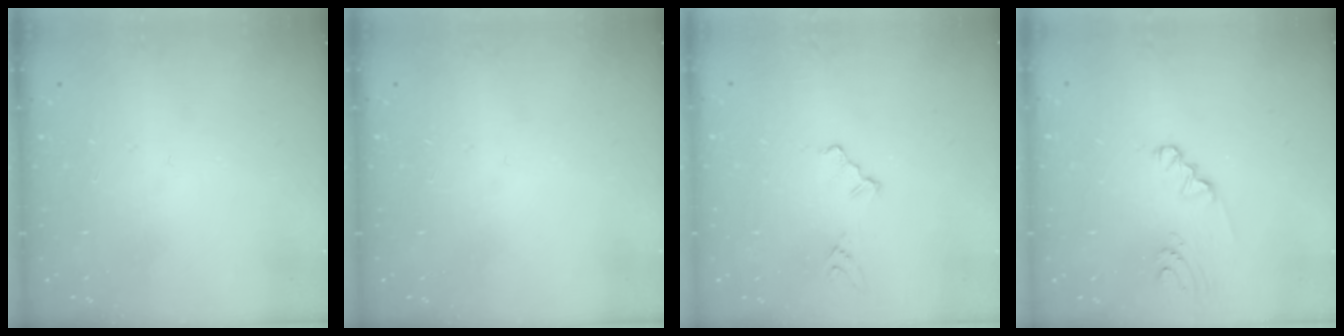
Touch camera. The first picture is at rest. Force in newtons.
{"total": 0.0}
{"total": 2.4, "press": 2.3, "slide": 0.4}
{"total": 1.2, "press": 1.2, "slide": 0.1}